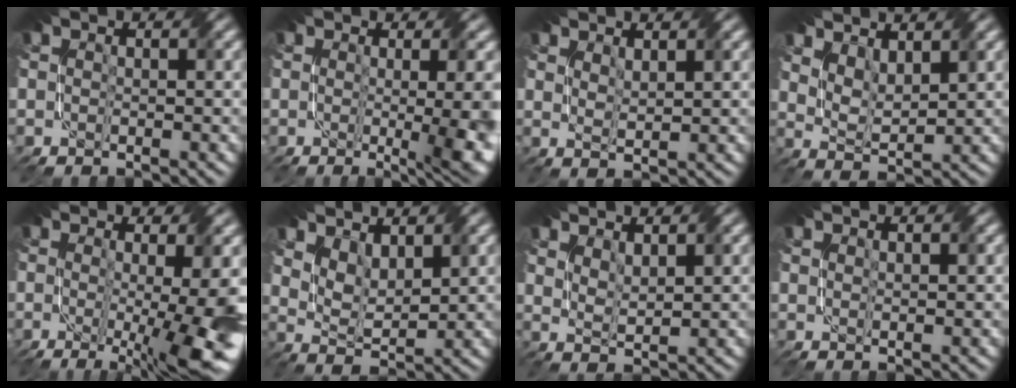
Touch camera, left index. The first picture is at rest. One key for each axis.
{"total": 8.2, "fx": -0.8, "fy": 2.9, "fz": 7.6, "tx": -0.051, "ty": -0.004, "tz": -0.012}
{"total": 1.7, "fx": 1.5, "fy": 0.4, "fz": 0.7, "tx": -0.017, "ty": -0.002, "tz": 0.033}
{"total": 4.0, "fx": 3.1, "fy": 1.5, "fz": 1.9, "tx": -0.048, "ty": 0.000, "tz": 0.059}
{"total": 10.5, "fx": -1.4, "fy": 3.0, "fz": 10.0, "tx": -0.123, "ty": -0.009, "tz": -0.013}
{"total": 4.1, "fx": 3.1, "fy": 1.8, "fz": 2.0, "tx": -0.050, "ty": 0.000, "tz": 0.055}
{"total": 2.4, "fx": 2.2, "fy": 0.6, "fz": 0.9, "tx": -0.027, "ty": -0.001, "tz": 0.045}
{"total": 0.7, "fx": 0.7, "fy": 0.1, "fz": 0.1, "tx": -0.005, "ty": -0.002, "tz": 0.014}